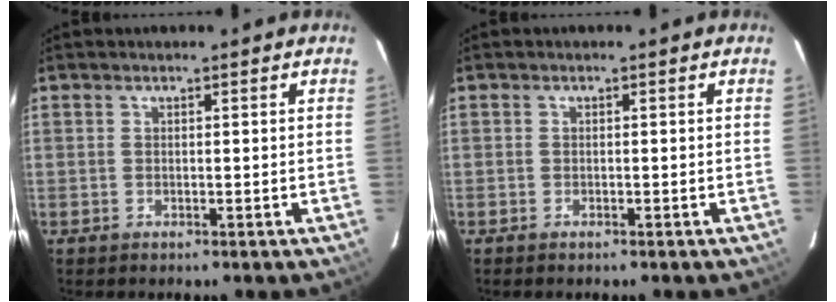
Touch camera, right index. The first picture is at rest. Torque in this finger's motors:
{"motor_torque": [-0.17, -0.16, 0.05, 0.01]}